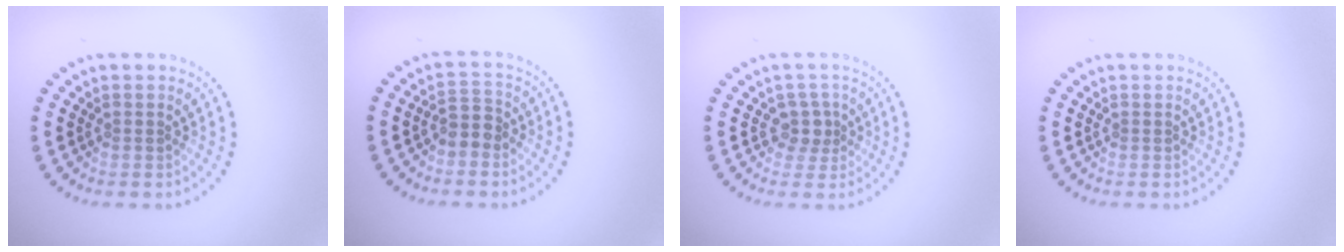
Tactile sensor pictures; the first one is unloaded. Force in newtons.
{"total": 2.0, "press": 1.8, "slide": 1.0}
{"total": 1.9, "press": 1.5, "slide": 1.2}
{"total": 0.0}